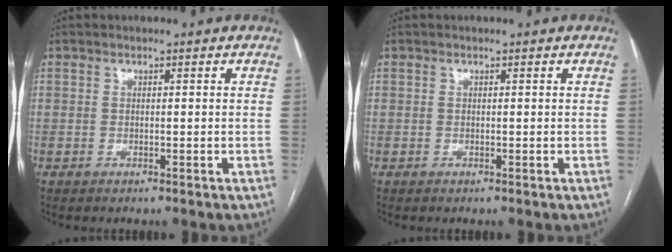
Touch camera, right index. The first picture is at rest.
{"total": 0.0}